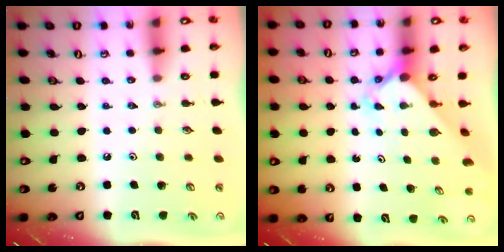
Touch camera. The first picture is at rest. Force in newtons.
{"total": 2.5, "press": 2.5, "slide": 0.3}